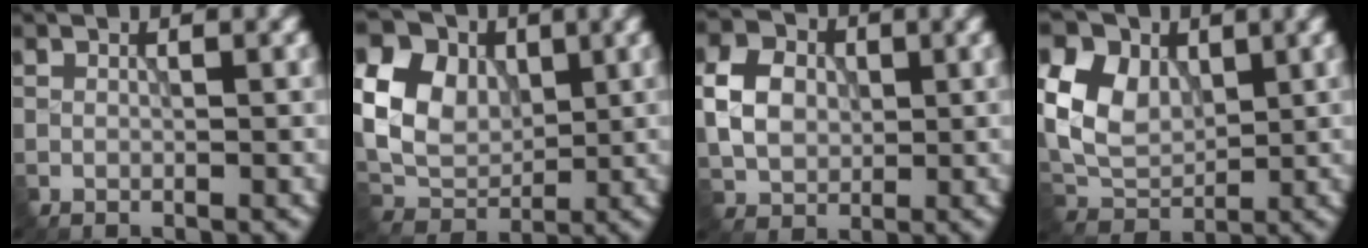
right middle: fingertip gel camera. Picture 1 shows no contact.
{"total": 8.8, "force": [2.0, 6.7, 5.4], "torque": [-0.124, 0.004, 0.026]}
{"total": 4.7, "force": [0.3, 3.8, 2.7], "torque": [-0.056, 0.007, 0.000]}
{"total": 7.4, "force": [2.1, 5.3, 4.7], "torque": [-0.122, 0.005, 0.031]}